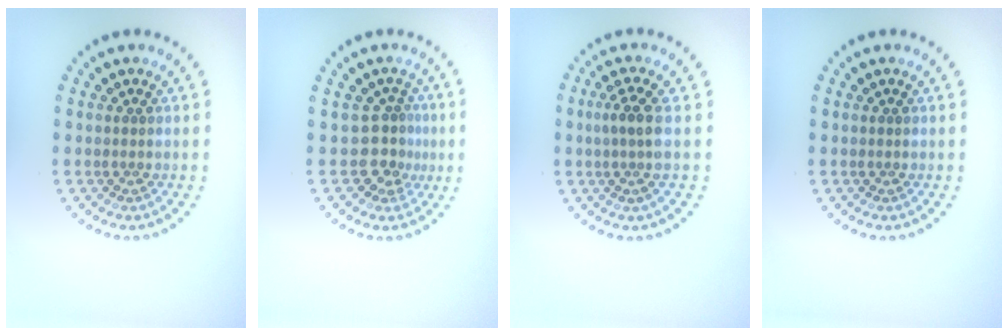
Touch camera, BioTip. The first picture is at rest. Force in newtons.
{"total": 2.7, "press": 1.9, "slide": 1.9}
{"total": 2.4, "press": 1.9, "slide": 1.5}
{"total": 0.0}